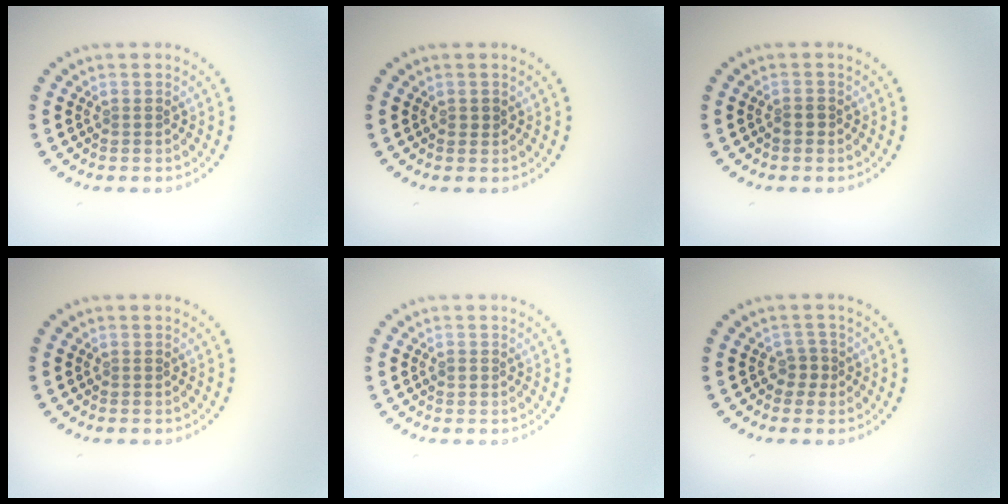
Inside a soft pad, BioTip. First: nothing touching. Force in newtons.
{"total": 0.7, "press": 0.6, "slide": 0.1}
{"total": 1.1, "press": 0.9, "slide": 0.5}
{"total": 0.0}
{"total": 0.9, "press": 0.9, "slide": 0.1}
{"total": 1.4, "press": 1.1, "slide": 0.8}